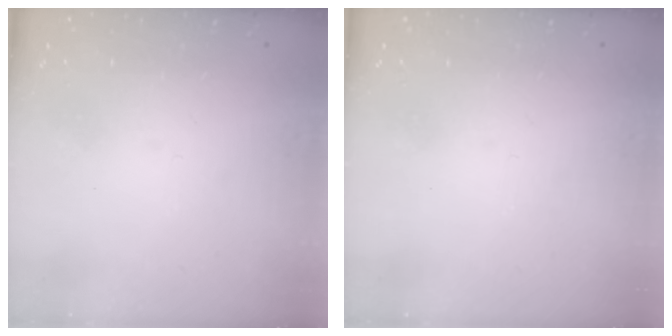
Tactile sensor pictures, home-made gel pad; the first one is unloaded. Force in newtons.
{"total": 0.0}